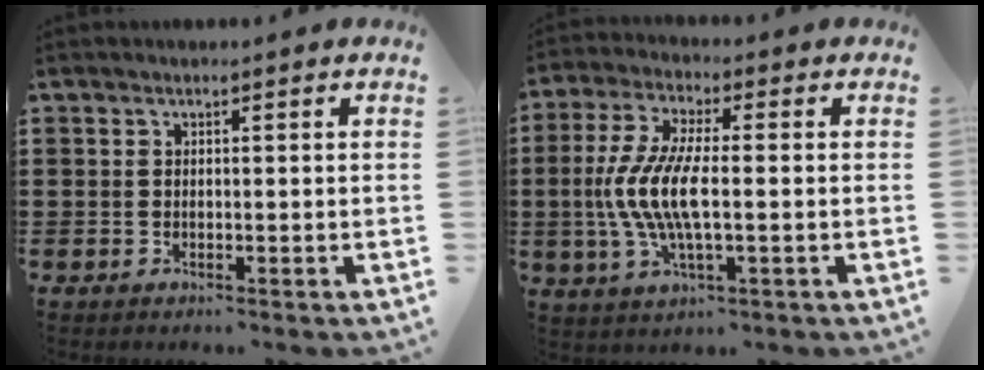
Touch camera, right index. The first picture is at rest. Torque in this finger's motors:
{"motor_torque": [2.14, 0.00, 1.05, 0.21]}